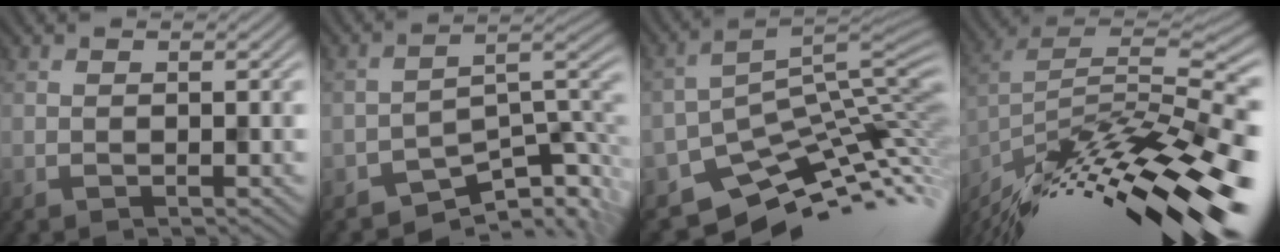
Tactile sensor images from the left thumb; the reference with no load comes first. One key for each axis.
{"total": 7.4, "fx": -6.3, "fy": 2.4, "fz": 3.2, "tx": -0.035, "ty": -0.005, "tz": -0.106}
{"total": 8.1, "fx": -5.2, "fy": 3.7, "fz": 5.0, "tx": -0.086, "ty": -0.018, "tz": -0.076}
{"total": 15.2, "fx": -10.2, "fy": 4.8, "fz": 10.3, "tx": -0.189, "ty": 0.012, "tz": -0.170}